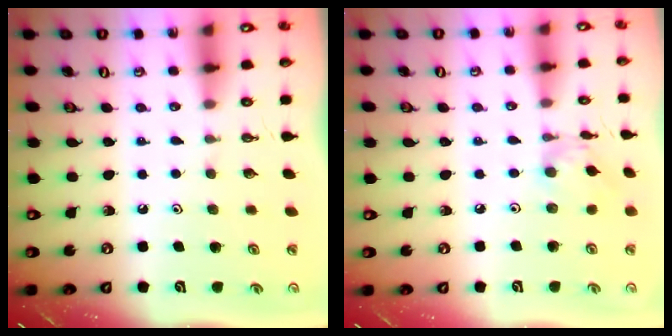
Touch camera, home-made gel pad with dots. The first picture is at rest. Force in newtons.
{"total": 3.2, "press": 3.2, "slide": 0.4}